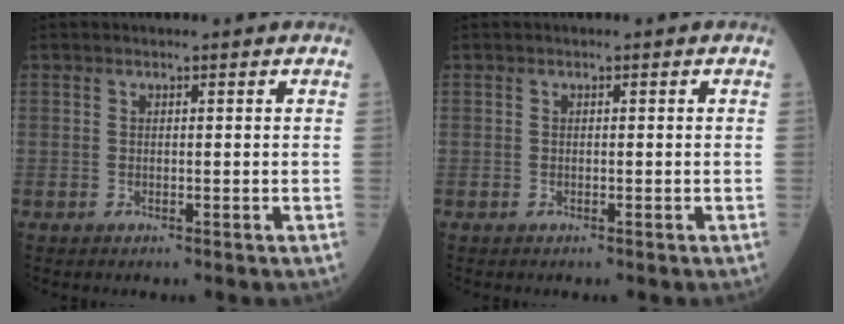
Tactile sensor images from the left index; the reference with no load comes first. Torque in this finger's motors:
{"motor_torque": [0.07, 0.07, -0.03, 0.00]}